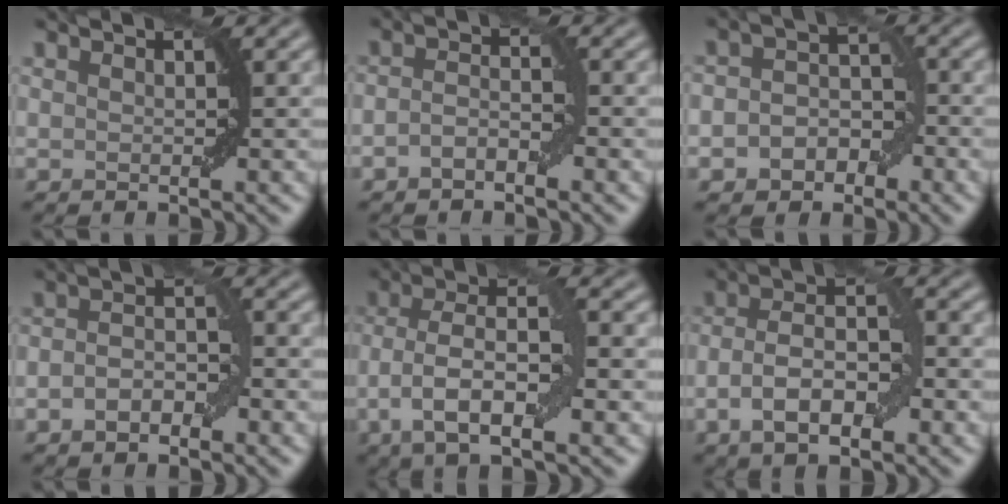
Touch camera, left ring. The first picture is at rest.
{"total": 1.8, "force": [-1.0, 0.7, 1.3], "torque": [-0.027, 0.006, -0.022]}
{"total": 3.6, "force": [-1.5, 2.8, 1.8], "torque": [-0.012, 0.003, -0.033]}
{"total": 3.3, "force": [-1.1, 1.8, 2.6], "torque": [-0.047, 0.005, -0.022]}
{"total": 7.4, "force": [-1.8, 2.8, 6.6], "torque": [-0.125, 0.007, -0.036]}
{"total": 6.2, "force": [-1.9, 2.6, 5.3], "torque": [-0.093, 0.010, -0.039]}